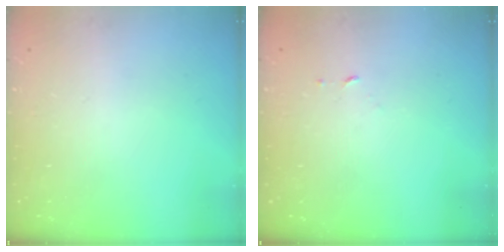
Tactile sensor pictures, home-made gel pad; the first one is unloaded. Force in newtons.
{"total": 2.5, "press": 2.5, "slide": 0.2}